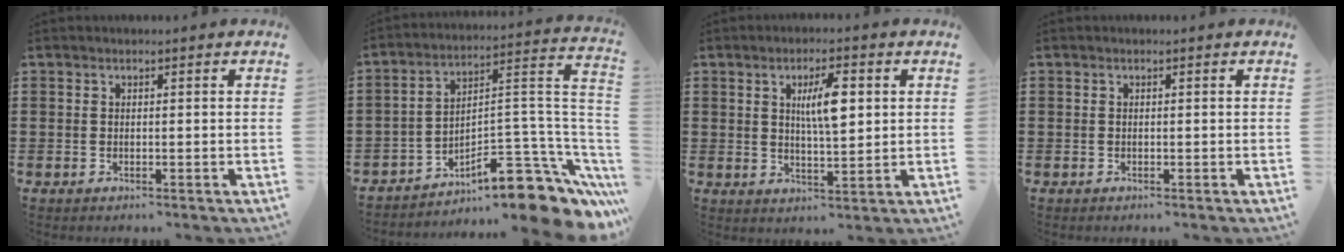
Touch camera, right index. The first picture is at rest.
{"total": 10.8, "force": [-7.5, 3.3, 7.0], "torque": [-0.082, -0.004, -0.137]}
{"total": 6.5, "force": [1.7, 1.9, 6.0], "torque": [-0.113, 0.003, 0.025]}
{"total": 0.0}